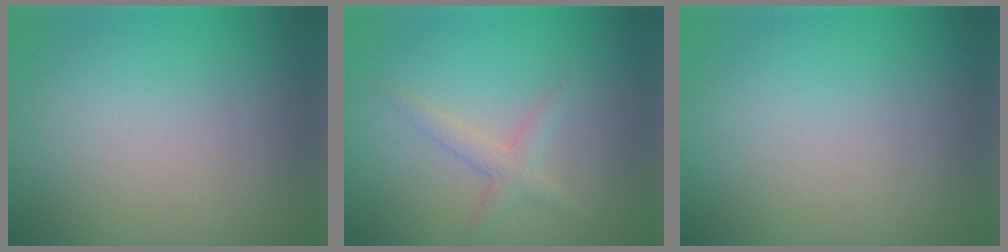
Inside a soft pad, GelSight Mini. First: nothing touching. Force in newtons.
{"total": 1.8, "press": 1.8, "slide": 0.1}
{"total": 0.0}